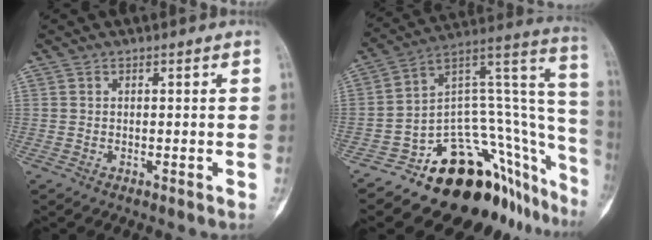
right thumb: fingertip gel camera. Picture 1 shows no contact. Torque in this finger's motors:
{"motor_torque": [3.29, 0.69, 0.74, -2.04, -0.01]}